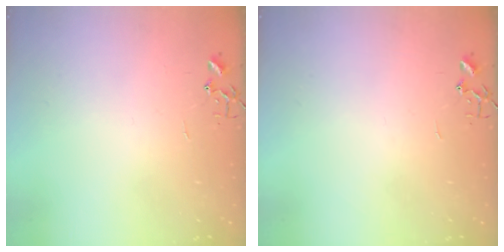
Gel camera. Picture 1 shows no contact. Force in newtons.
{"total": 0.0}